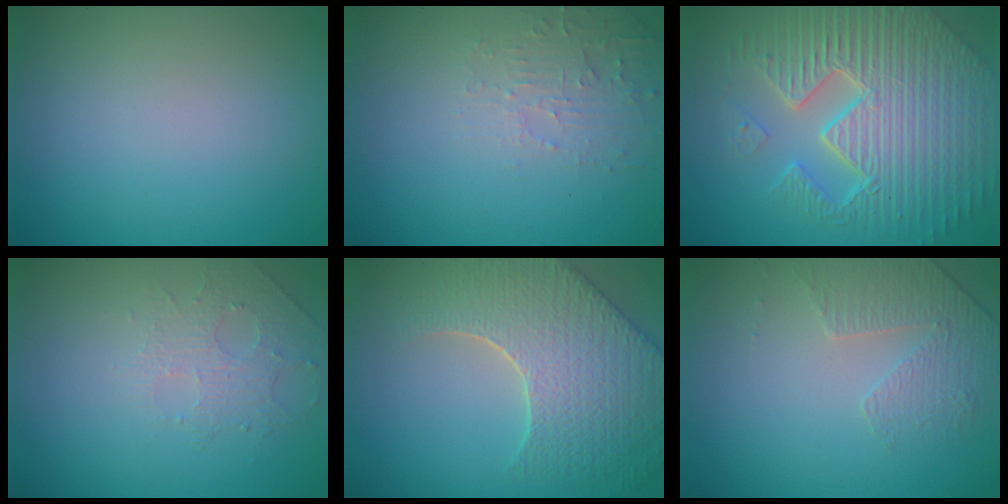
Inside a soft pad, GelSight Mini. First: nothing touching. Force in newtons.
{"total": 2.4, "press": 2.3, "slide": 0.6}
{"total": 10.9, "press": 7.1, "slide": 8.4}
{"total": 1.6, "press": 1.2, "slide": 1.0}
{"total": 8.5, "press": 6.5, "slide": 5.5}
{"total": 1.8, "press": 1.4, "slide": 1.0}